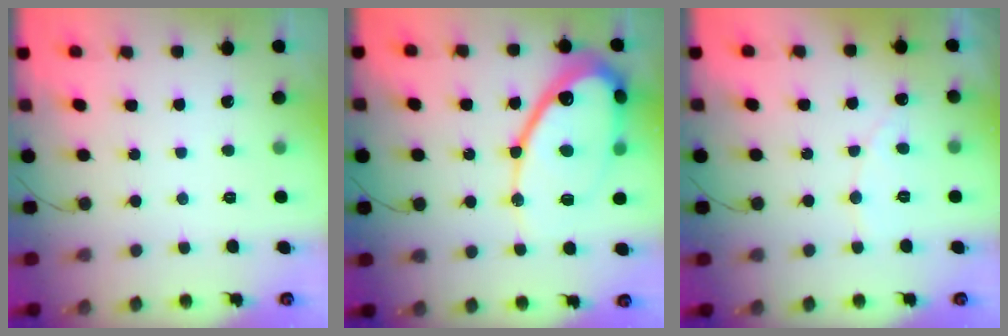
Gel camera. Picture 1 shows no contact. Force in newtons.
{"total": 18.7, "press": 18.6, "slide": 2.0}
{"total": 5.0, "press": 4.9, "slide": 0.3}